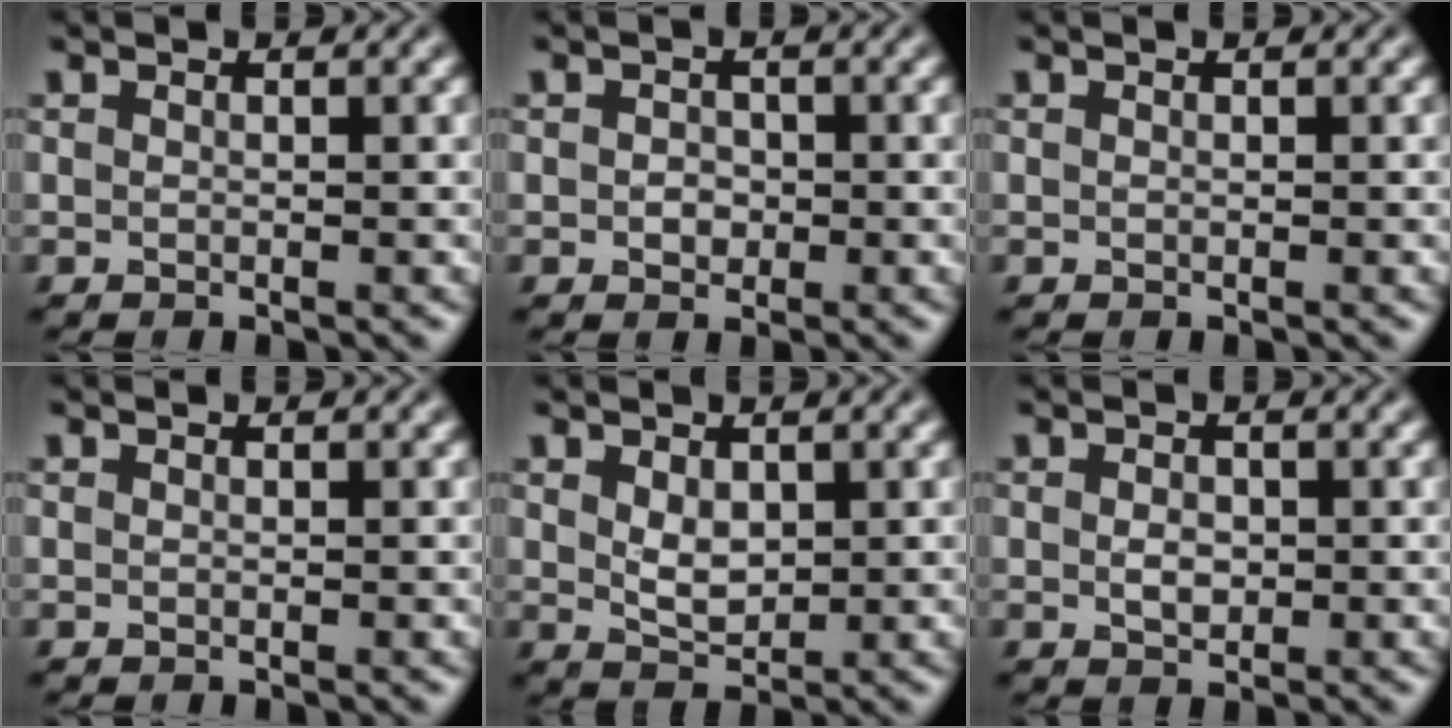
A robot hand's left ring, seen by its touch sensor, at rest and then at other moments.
{"total": 1.3, "force": [-0.1, 1.1, 0.7], "torque": [-0.011, -0.003, -0.004]}
{"total": 0.0}
{"total": 0.0}
{"total": 2.4, "force": [0.6, 1.5, 1.7], "torque": [-0.034, -0.004, 0.017]}
{"total": 1.5, "force": [0.0, 1.1, 1.1], "torque": [-0.022, -0.002, 0.000]}